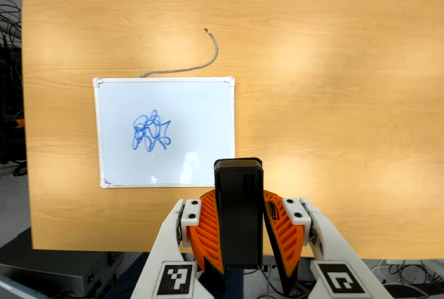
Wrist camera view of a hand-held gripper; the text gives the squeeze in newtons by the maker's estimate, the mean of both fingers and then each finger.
{"total": 7.0, "left": 6.4, "right": 7.6}